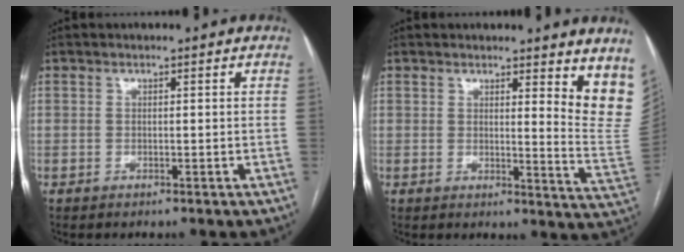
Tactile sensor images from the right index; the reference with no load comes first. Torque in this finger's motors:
{"motor_torque": [-0.10, 0.14, 0.06, 0.00]}